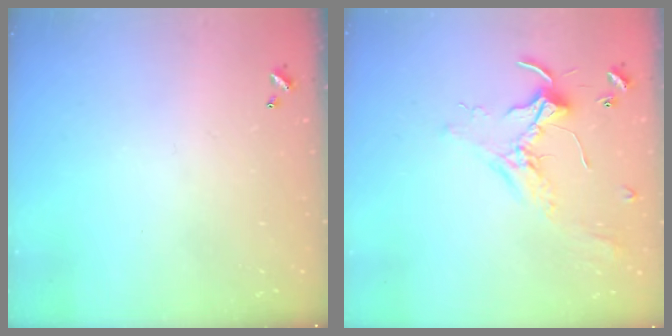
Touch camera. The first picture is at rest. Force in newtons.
{"total": 2.1, "press": 2.1, "slide": 0.4}